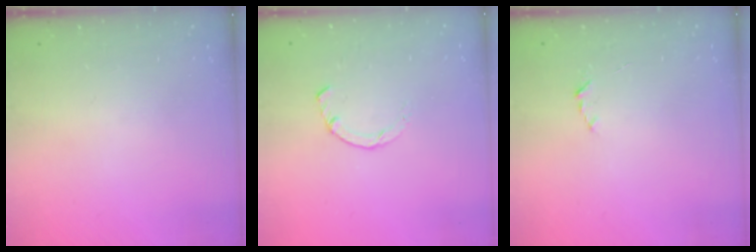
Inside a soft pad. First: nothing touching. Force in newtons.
{"total": 2.3, "press": 2.3, "slide": 0.1}
{"total": 1.9, "press": 1.9, "slide": 0.2}